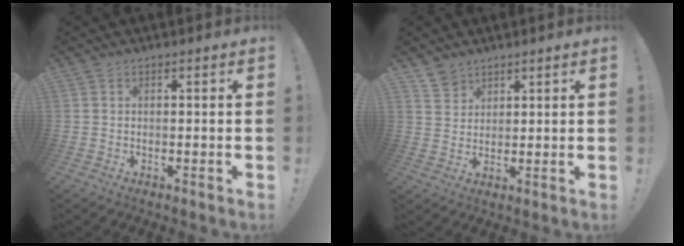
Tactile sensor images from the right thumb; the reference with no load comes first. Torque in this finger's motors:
{"motor_torque": [0.26, 0.60, 0.15, -0.04, -0.02]}